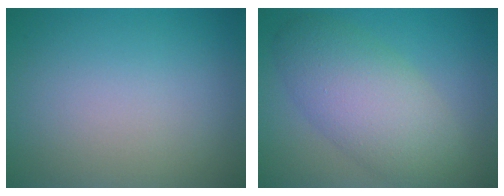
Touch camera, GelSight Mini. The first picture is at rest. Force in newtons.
{"total": 6.8, "press": 6.8, "slide": 0.5}